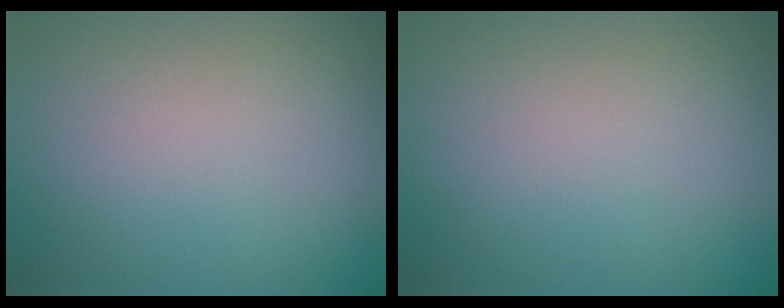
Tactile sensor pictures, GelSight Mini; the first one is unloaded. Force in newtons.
{"total": 0.0}